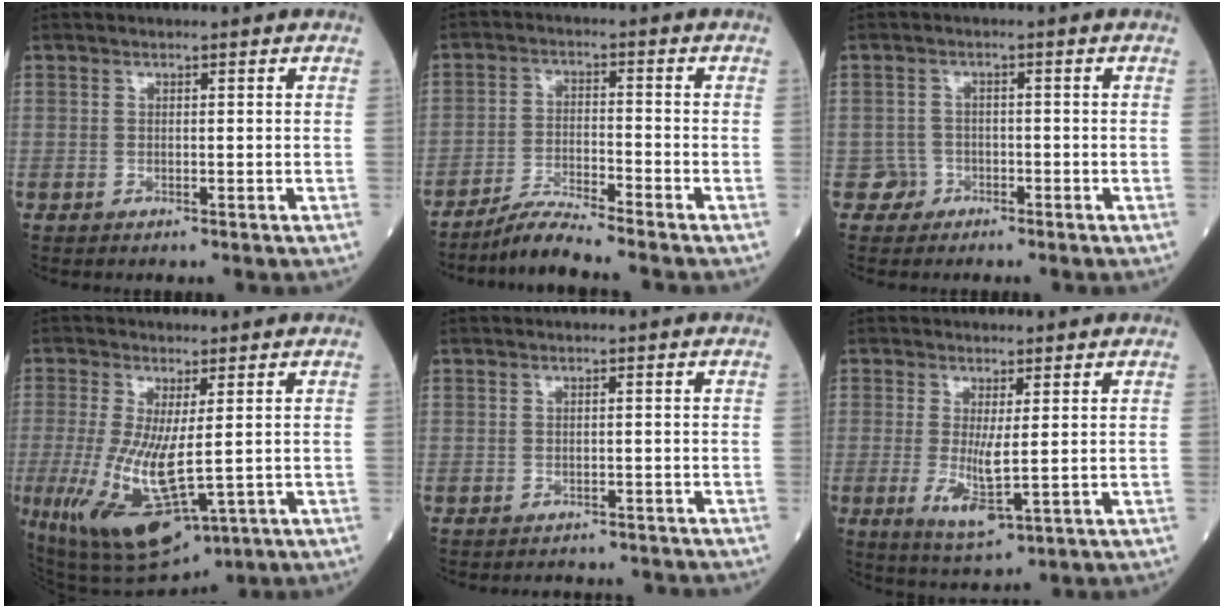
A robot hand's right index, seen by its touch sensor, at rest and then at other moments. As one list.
[{"total": 5.6, "force": [-5.1, -1.2, 2.0], "torque": [-0.042, -0.022, -0.096]}, {"total": 2.1, "force": [-1.2, 1.5, -0.6], "torque": [0.018, 0.011, -0.025]}, {"total": 14.2, "force": [-3.1, 4.4, 13.1], "torque": [-0.258, -0.036, -0.031]}, {"total": 4.2, "force": [-4.0, 1.4, 0.0], "torque": [0.006, 0.005, -0.046]}, {"total": 5.4, "force": [-0.3, 0.7, 5.3], "torque": [-0.109, -0.018, 0.003]}]